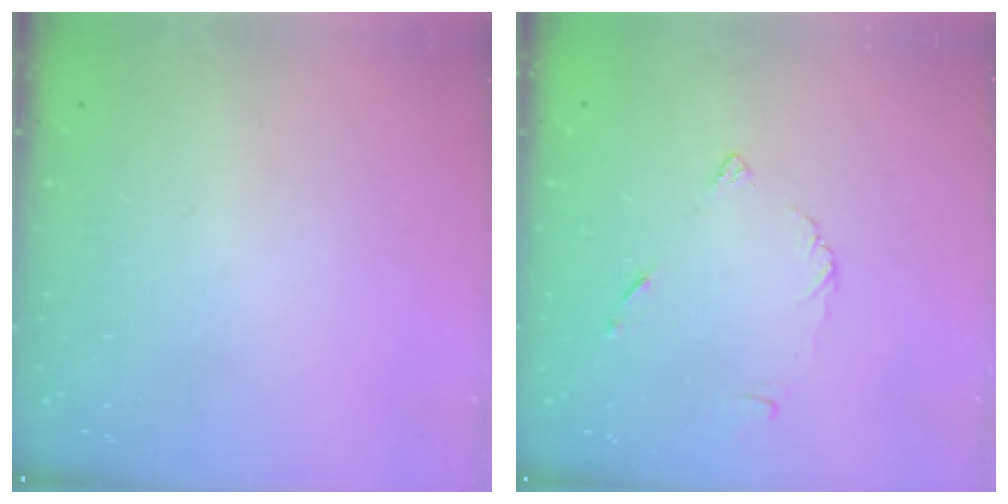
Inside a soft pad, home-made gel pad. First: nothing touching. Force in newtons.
{"total": 5.4, "press": 5.3, "slide": 0.6}